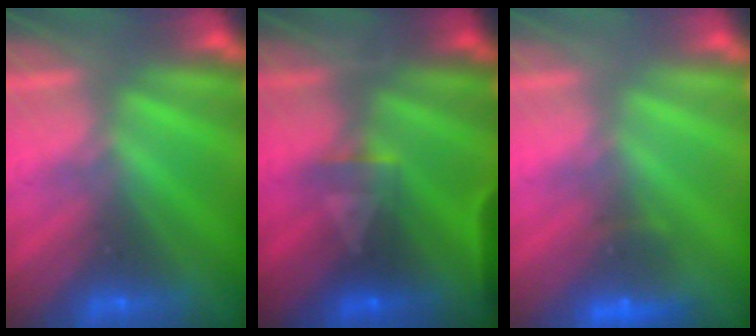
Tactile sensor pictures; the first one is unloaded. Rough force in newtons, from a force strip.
{"total": 9.4}
{"total": 2.4}